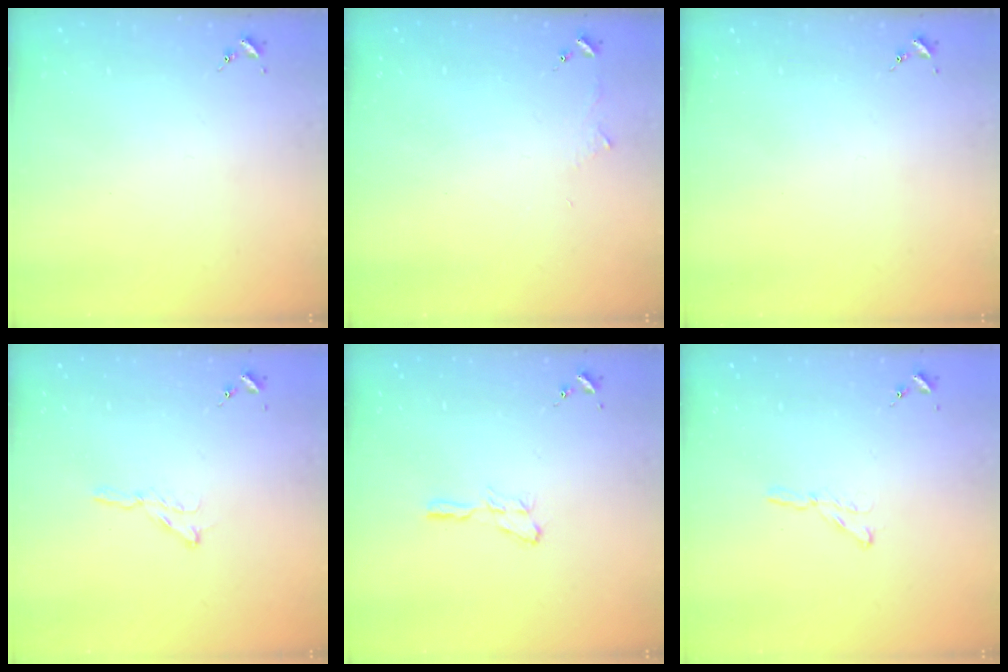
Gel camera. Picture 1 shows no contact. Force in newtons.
{"total": 3.5, "press": 3.5, "slide": 0.4}
{"total": 0.0}
{"total": 5.2, "press": 5.2, "slide": 0.5}
{"total": 5.6, "press": 5.6, "slide": 0.7}
{"total": 2.7, "press": 2.7, "slide": 0.2}